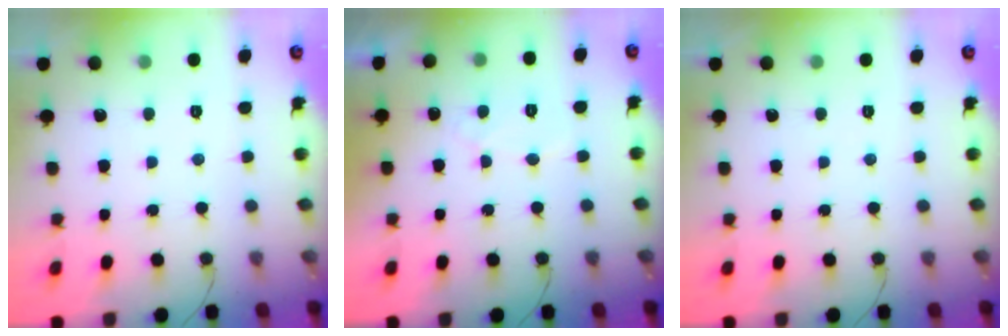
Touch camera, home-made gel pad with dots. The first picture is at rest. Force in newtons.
{"total": 5.4, "press": 5.4, "slide": 0.4}
{"total": 0.0}